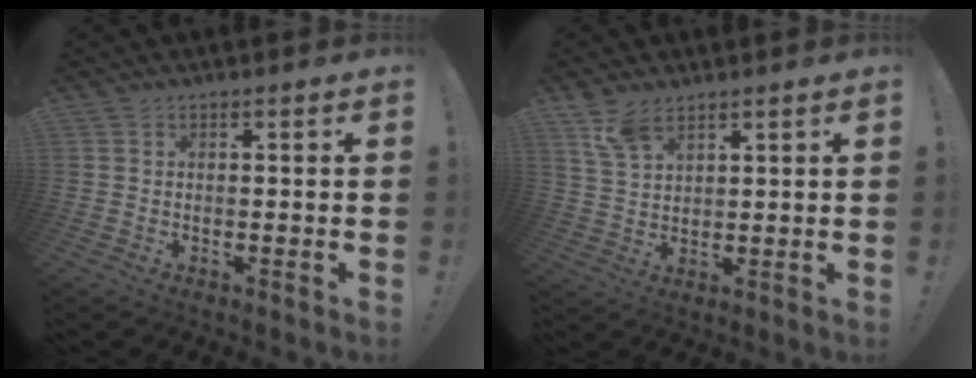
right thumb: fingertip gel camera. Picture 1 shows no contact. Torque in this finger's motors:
{"motor_torque": [0.10, 0.29, 0.81, 0.42, 0.01]}